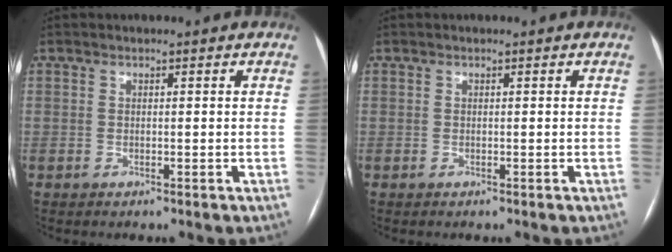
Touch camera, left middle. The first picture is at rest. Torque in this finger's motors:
{"motor_torque": [-0.03, 0.25, 0.05, 0.00]}